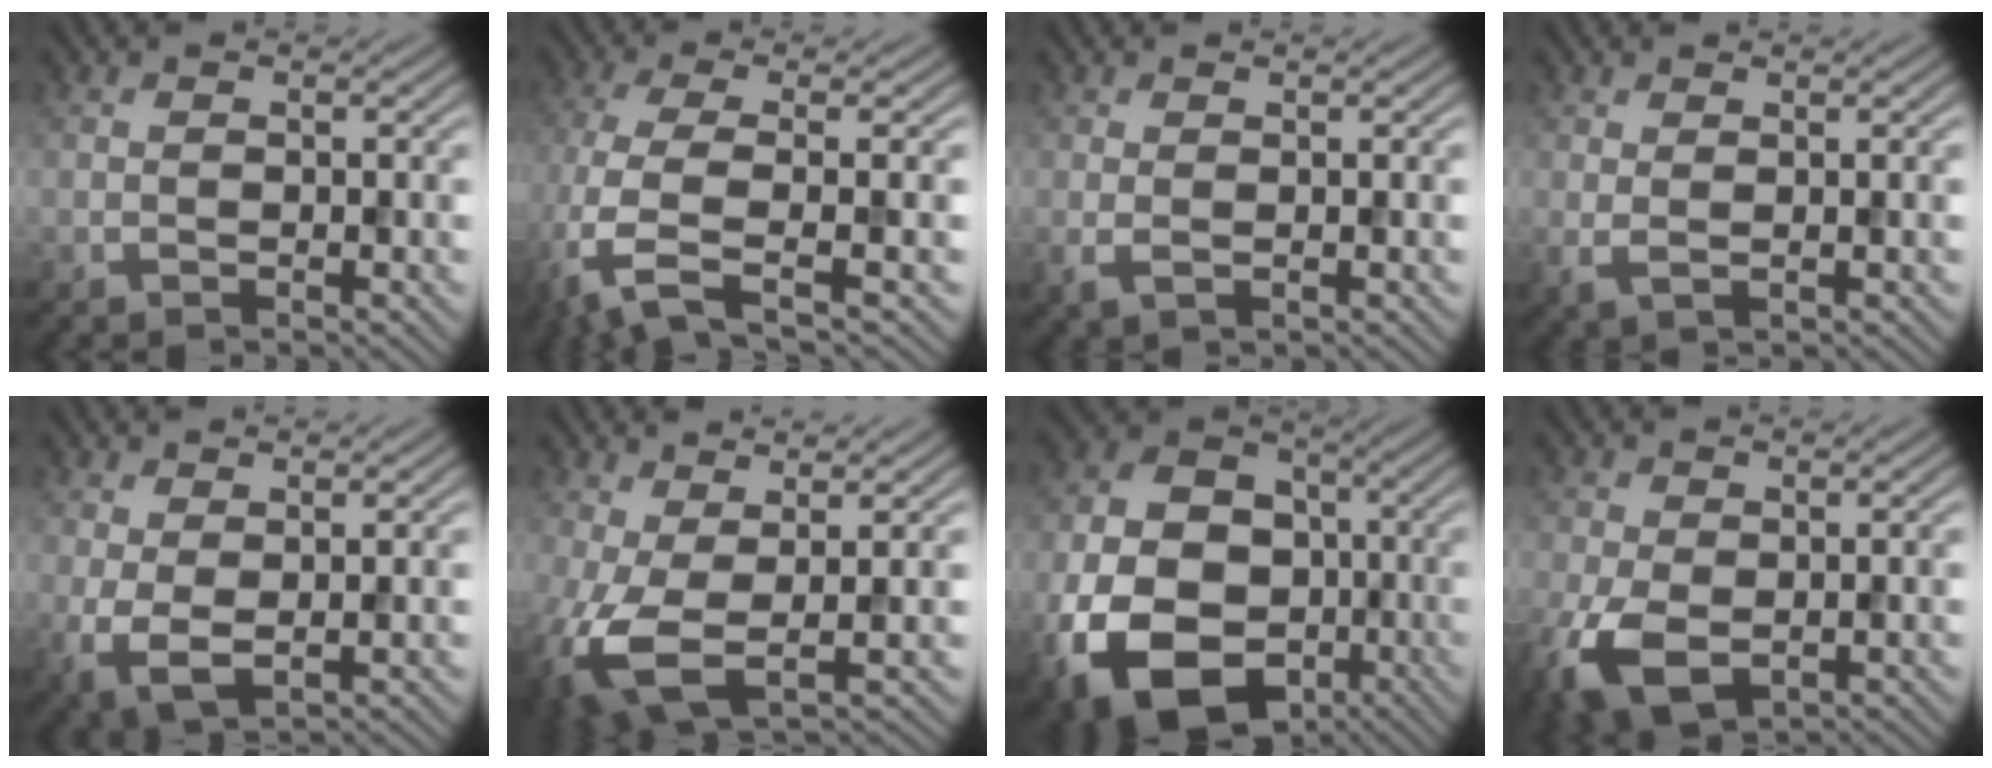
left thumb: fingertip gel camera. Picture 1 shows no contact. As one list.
[{"total": 7.3, "force": [-2.5, 2.0, 6.6], "torque": [-0.145, -0.007, -0.067]}, {"total": 1.5, "force": [0.2, 0.5, 1.4], "torque": [-0.035, -0.002, 0.005]}, {"total": 1.8, "force": [0.7, 0.5, 1.6], "torque": [-0.038, -0.001, 0.014]}, {"total": 3.7, "force": [0.8, 1.9, 3.2], "torque": [-0.079, -0.007, 0.015]}, {"total": 7.4, "force": [-0.4, 3.2, 6.7], "torque": [-0.163, -0.007, -0.013]}, {"total": 16.6, "force": [-5.9, 12.5, 9.1], "torque": [-0.212, -0.040, -0.109]}, {"total": 7.3, "force": [-2.3, 4.6, 5.2], "torque": [-0.140, -0.026, -0.043]}]